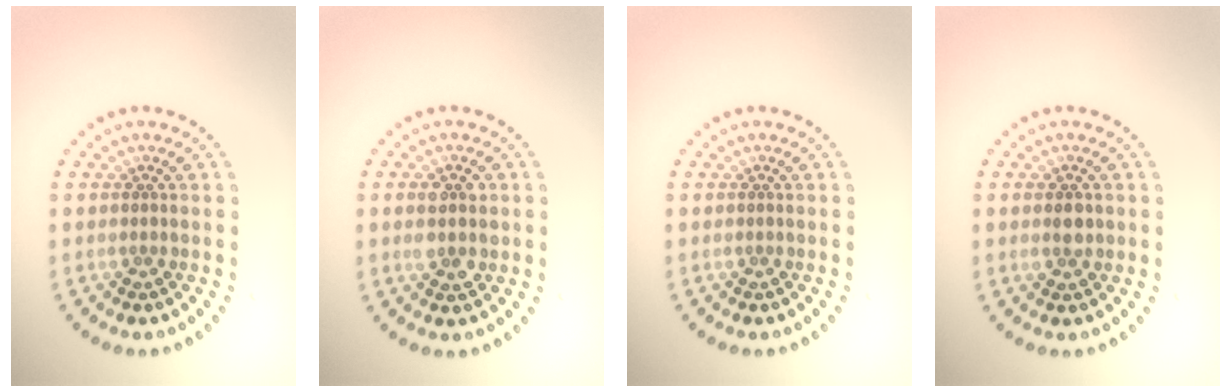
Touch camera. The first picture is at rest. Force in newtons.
{"total": 2.5, "press": 2.5, "slide": 0.3}
{"total": 0.0}
{"total": 1.5, "press": 1.5, "slide": 0.3}